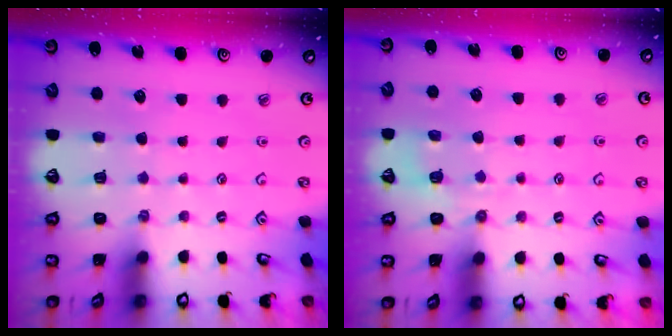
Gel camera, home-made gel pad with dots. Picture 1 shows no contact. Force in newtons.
{"total": 3.4, "press": 2.8, "slide": 1.9}